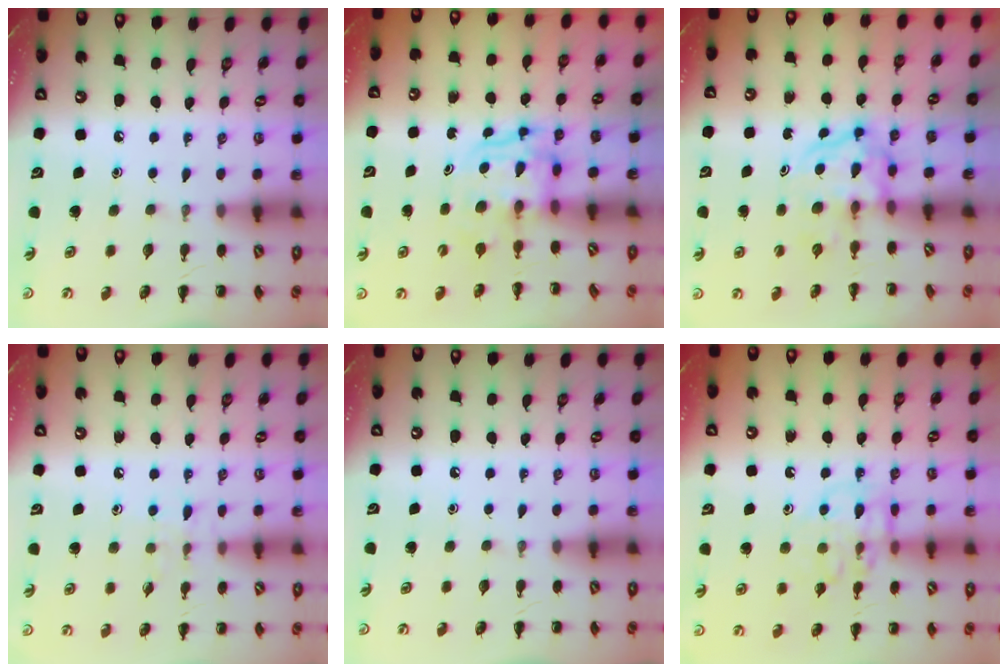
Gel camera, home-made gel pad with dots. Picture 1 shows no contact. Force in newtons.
{"total": 3.8, "press": 3.8, "slide": 0.4}
{"total": 3.9, "press": 3.9, "slide": 0.4}
{"total": 6.5, "press": 6.3, "slide": 1.9}
{"total": 0.0}
{"total": 12.0, "press": 12.0, "slide": 0.8}